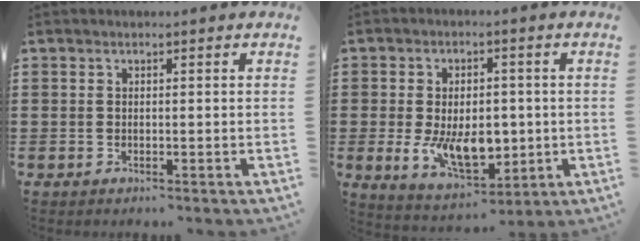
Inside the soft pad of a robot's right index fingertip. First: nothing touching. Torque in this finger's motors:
{"motor_torque": [2.14, 0.00, 1.05, 0.21]}